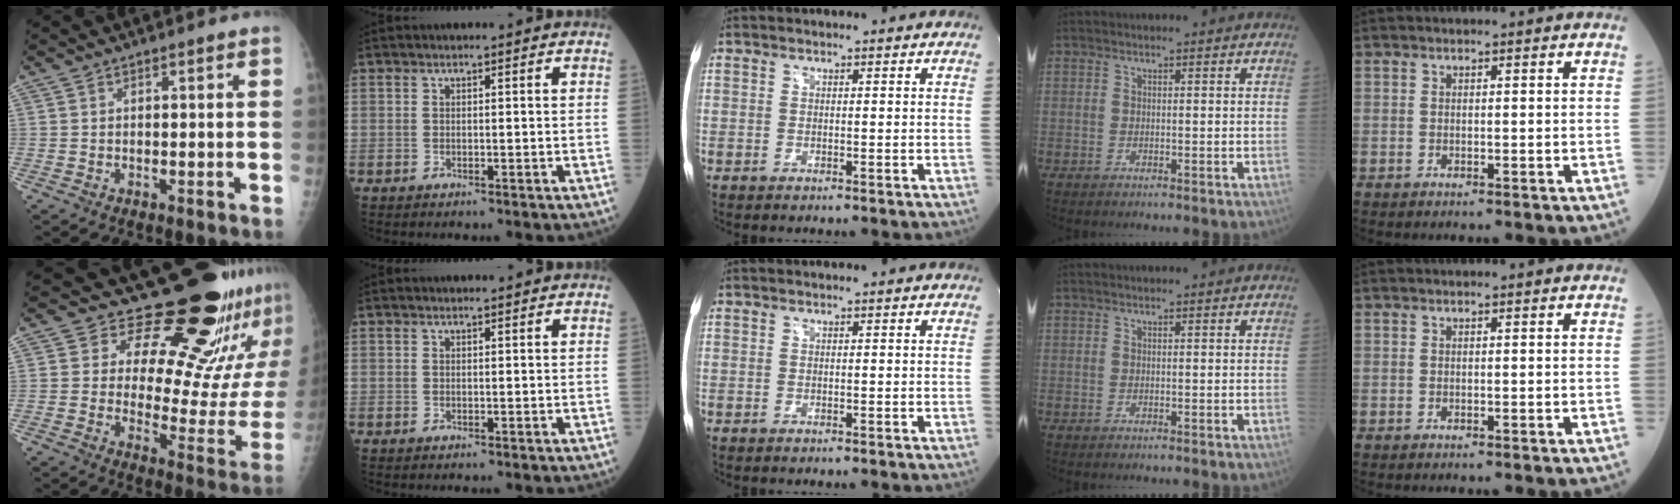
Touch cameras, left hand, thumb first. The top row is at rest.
{"thumb": {"total": 24.3, "force": [19.3, 8.9, 11.7], "torque": [-0.126, -0.146, 0.245]}, "index": {"total": 1.0, "force": [0.9, 0.0, 0.2], "torque": [-0.003, 0.007, 0.016]}}